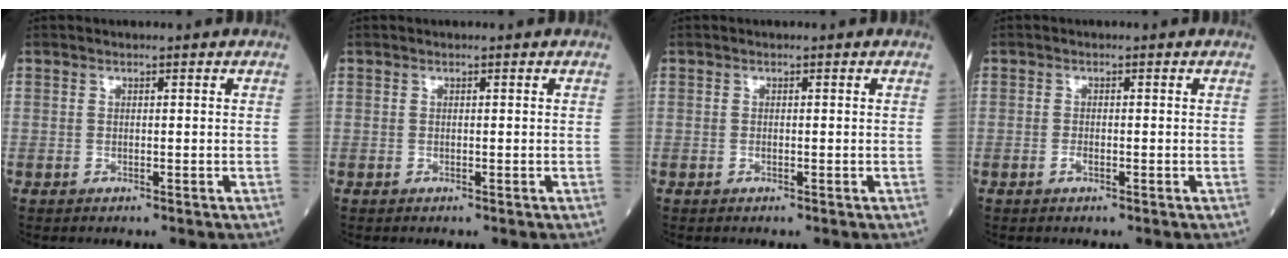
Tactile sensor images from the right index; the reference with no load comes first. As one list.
[{"total": 0.0}, {"total": 0.0}, {"total": 0.8, "force": [-0.4, 0.3, 0.6], "torque": [-0.009, 0.001, -0.008]}]